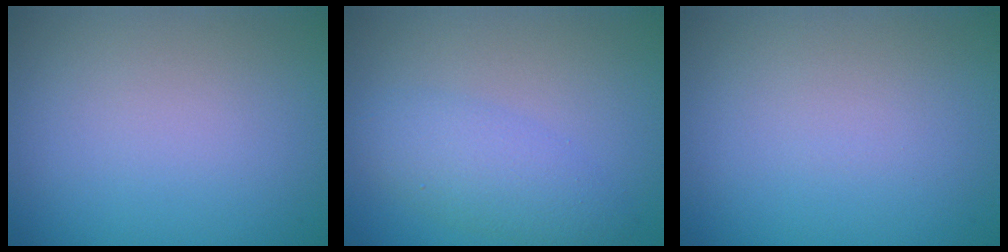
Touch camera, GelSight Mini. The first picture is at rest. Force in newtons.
{"total": 3.4, "press": 3.4, "slide": 0.1}
{"total": 0.0}